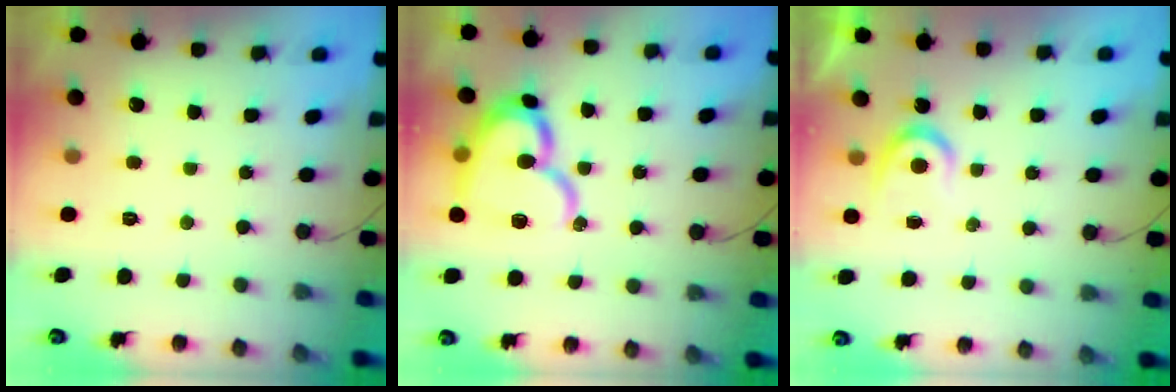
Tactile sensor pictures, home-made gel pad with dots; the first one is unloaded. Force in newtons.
{"total": 17.5, "press": 17.4, "slide": 1.8}
{"total": 4.4, "press": 4.3, "slide": 0.5}